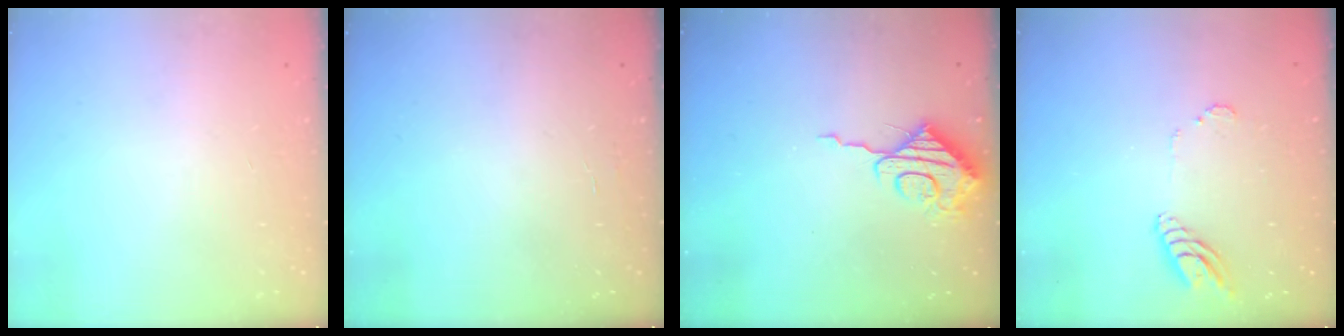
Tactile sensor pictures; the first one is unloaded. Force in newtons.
{"total": 1.3, "press": 1.3, "slide": 0.1}
{"total": 9.3, "press": 9.3, "slide": 0.8}
{"total": 9.4, "press": 9.3, "slide": 1.1}